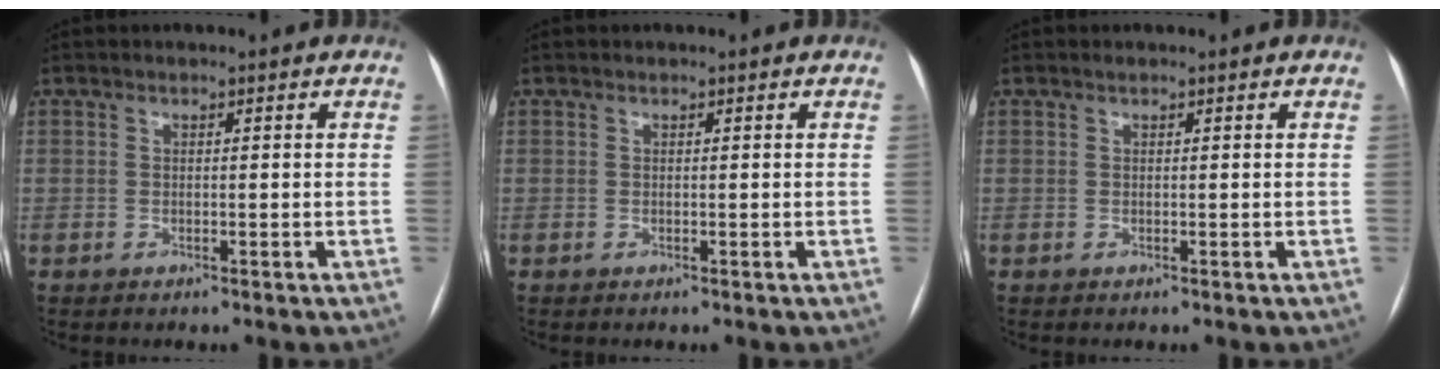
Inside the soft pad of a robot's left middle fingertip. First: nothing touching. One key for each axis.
{"total": 0.0}
{"total": 0.0}